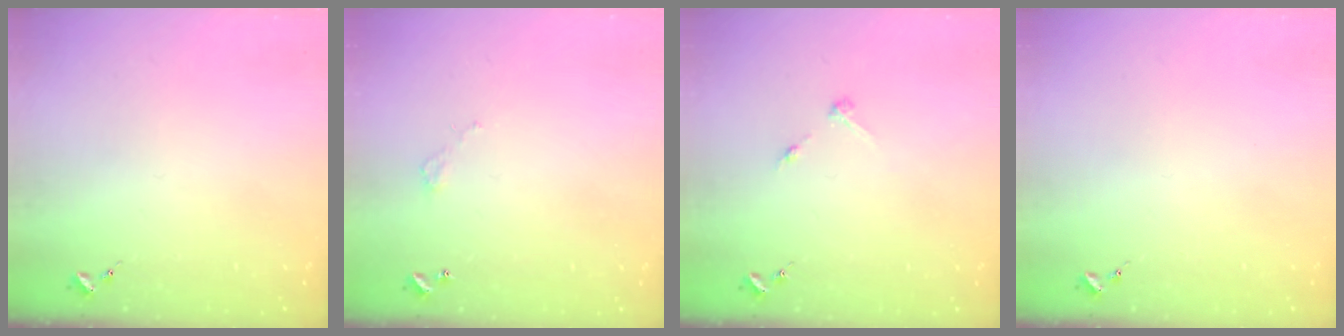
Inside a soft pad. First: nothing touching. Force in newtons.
{"total": 2.8, "press": 2.8, "slide": 0.2}
{"total": 2.8, "press": 2.8, "slide": 0.3}
{"total": 0.0}